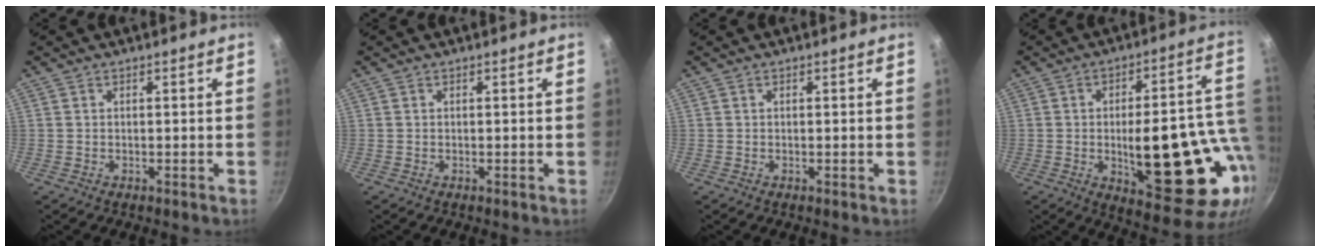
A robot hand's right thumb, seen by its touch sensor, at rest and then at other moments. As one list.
[{"total": 0.0}, {"total": 0.0}, {"total": 25.1, "force": [-4.4, 9.8, 22.8], "torque": [-0.269, 0.008, -0.045]}]